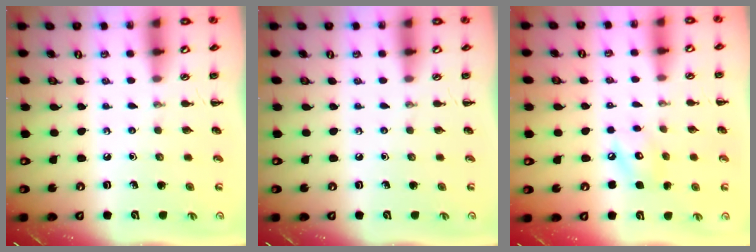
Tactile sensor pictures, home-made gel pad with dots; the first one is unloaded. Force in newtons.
{"total": 0.0}
{"total": 7.7, "press": 7.7, "slide": 0.8}